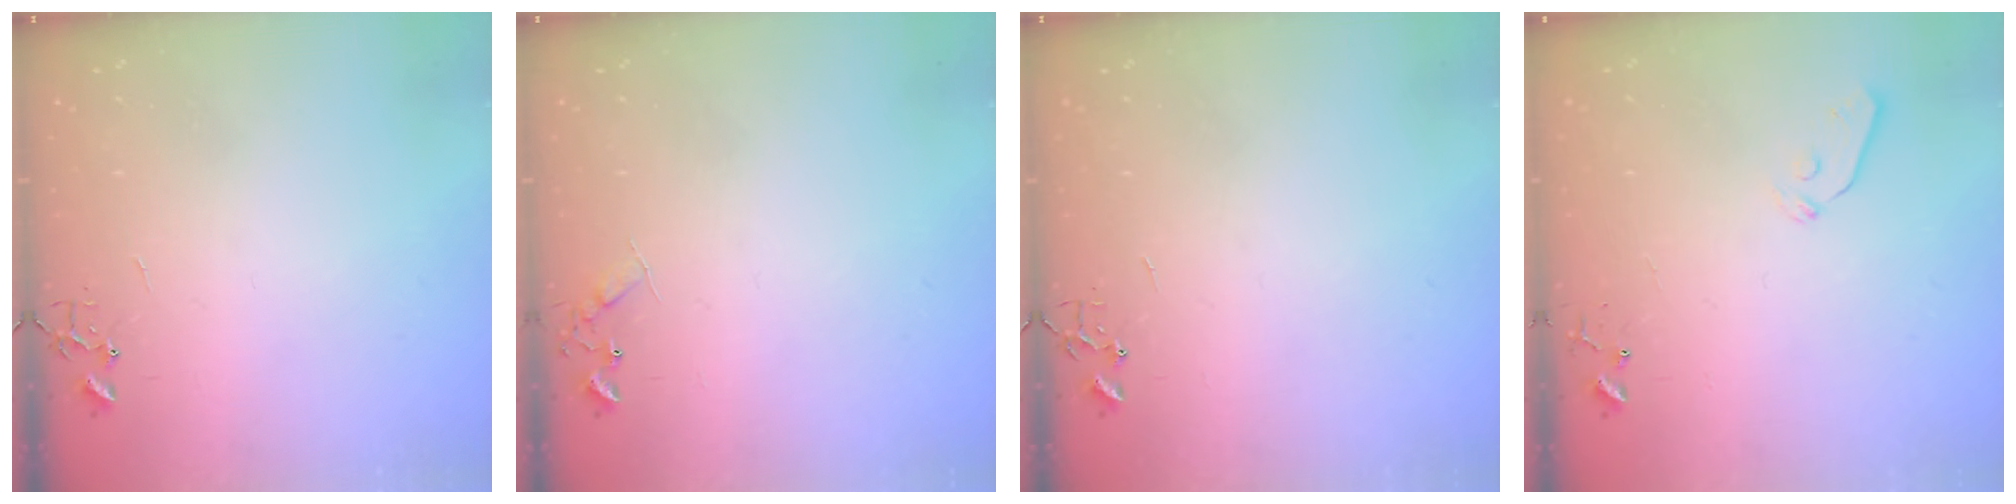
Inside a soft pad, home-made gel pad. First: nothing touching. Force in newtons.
{"total": 7.0, "press": 7.0, "slide": 0.8}
{"total": 0.0}
{"total": 4.4, "press": 4.3, "slide": 0.6}